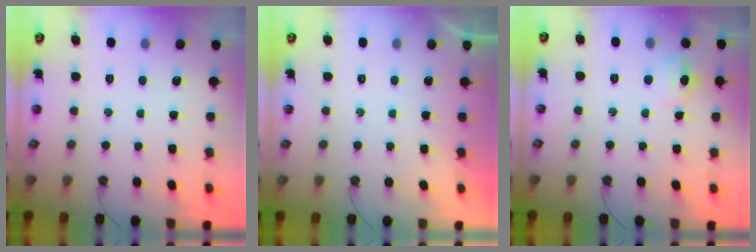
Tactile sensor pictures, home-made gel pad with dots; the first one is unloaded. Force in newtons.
{"total": 0.0}
{"total": 12.9, "press": 5.7, "slide": 11.5}